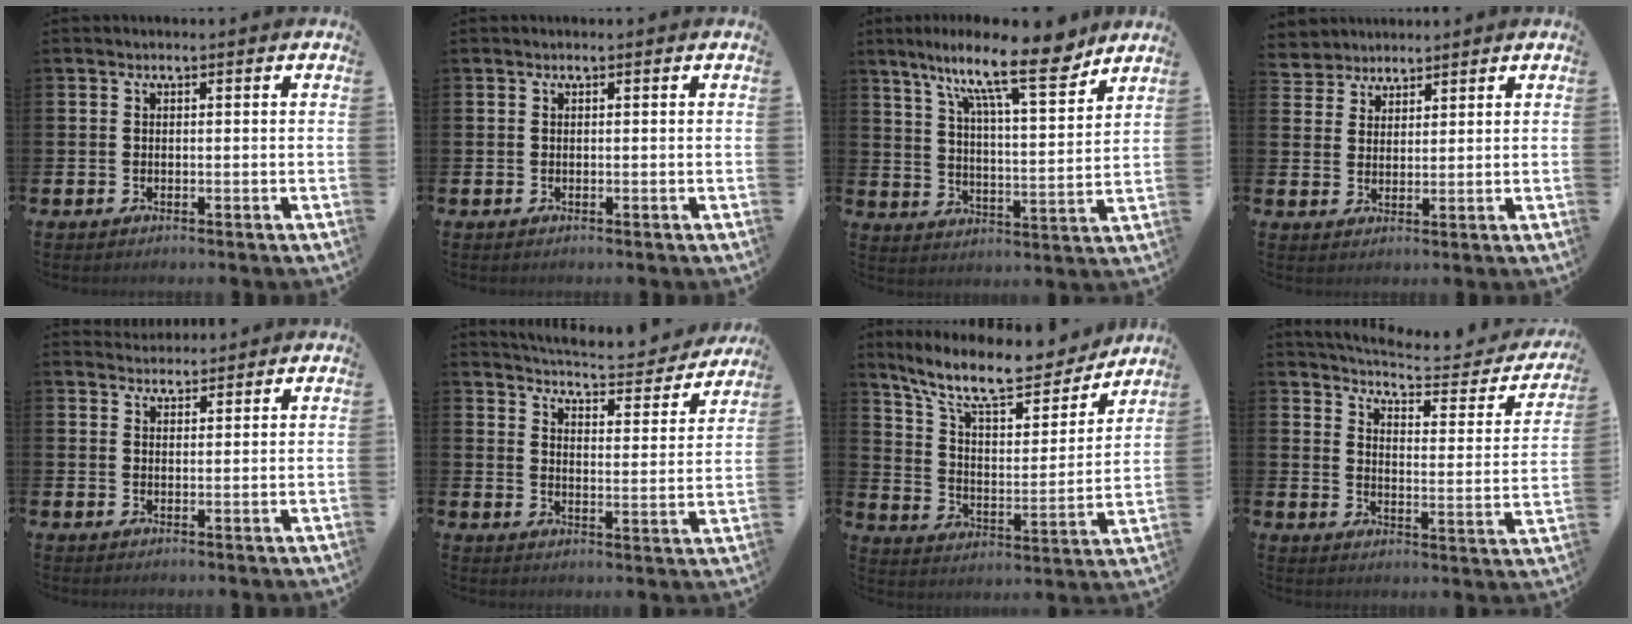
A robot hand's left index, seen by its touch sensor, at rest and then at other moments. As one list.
[{"total": 0.0}, {"total": 13.7, "force": [10.4, 2.5, 8.6], "torque": [-0.163, -0.053, 0.173]}, {"total": 3.8, "force": [3.6, 1.1, -0.8], "torque": [-0.007, -0.013, 0.068]}, {"total": 2.7, "force": [2.5, 0.8, 0.0], "torque": [-0.005, -0.010, 0.048]}, {"total": 5.3, "force": [5.2, 0.5, 0.9], "torque": [-0.029, -0.045, 0.086]}, {"total": 12.3, "force": [10.6, 3.2, 5.4], "torque": [-0.137, -0.062, 0.184]}, {"total": 5.6, "force": [5.2, 1.1, 1.8], "torque": [-0.049, -0.045, 0.082]}]